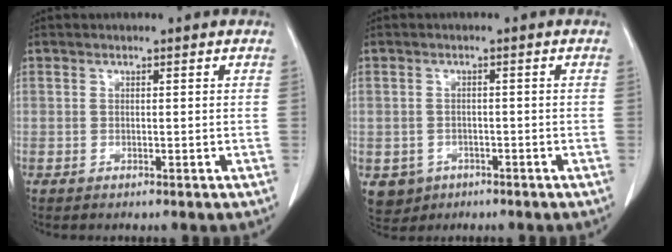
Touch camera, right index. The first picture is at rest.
{"total": 4.1, "force": [-1.8, 3.6, 0.7], "torque": [-0.007, 0.005, -0.024]}